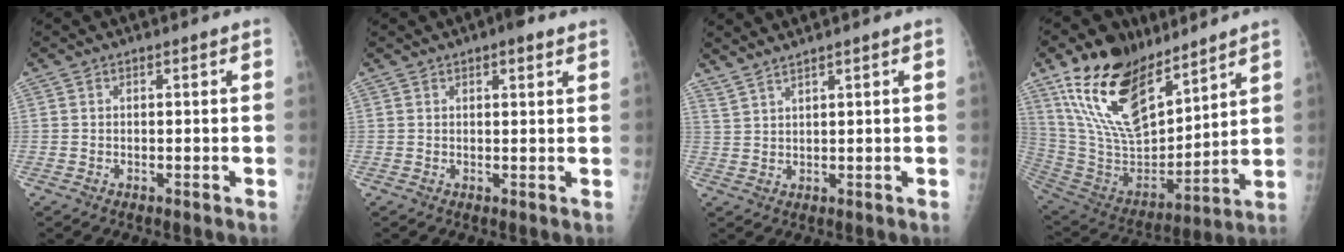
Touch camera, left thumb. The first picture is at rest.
{"total": 3.1, "force": [1.9, 1.1, 2.2], "torque": [-0.021, -0.004, 0.022]}
{"total": 3.0, "force": [2.7, -0.2, 1.2], "torque": [-0.027, -0.010, 0.058]}
{"total": 22.9, "force": [15.0, 10.3, 13.8], "torque": [-0.215, -0.069, 0.290]}